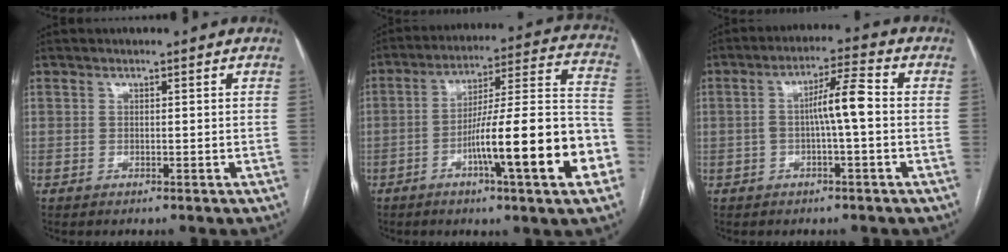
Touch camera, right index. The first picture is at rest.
{"total": 20.3, "force": [-7.2, 1.0, 19.0], "torque": [-0.239, 0.013, -0.109]}
{"total": 6.3, "force": [-0.5, 0.4, 6.3], "torque": [-0.107, 0.020, -0.008]}